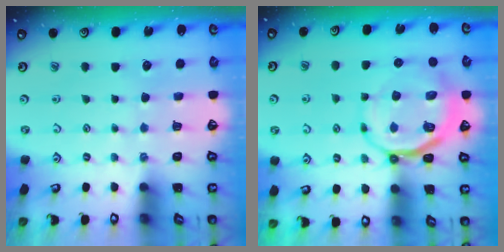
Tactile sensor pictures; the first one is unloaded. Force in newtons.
{"total": 9.7, "press": 9.5, "slide": 2.3}